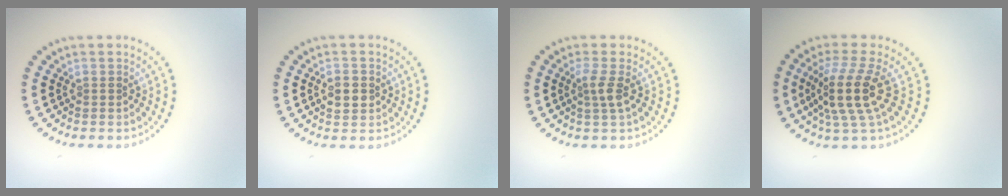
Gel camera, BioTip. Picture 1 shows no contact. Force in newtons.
{"total": 1.8, "press": 1.8, "slide": 0.2}
{"total": 1.8, "press": 1.3, "slide": 1.3}
{"total": 4.7, "press": 3.6, "slide": 3.0}